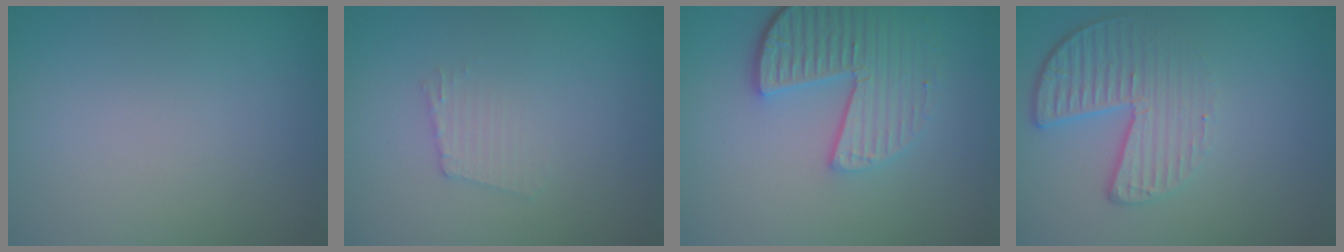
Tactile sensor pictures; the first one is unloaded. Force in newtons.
{"total": 1.2, "press": 1.2, "slide": 0.2}
{"total": 5.5, "press": 4.1, "slide": 3.6}
{"total": 4.5, "press": 3.0, "slide": 3.3}